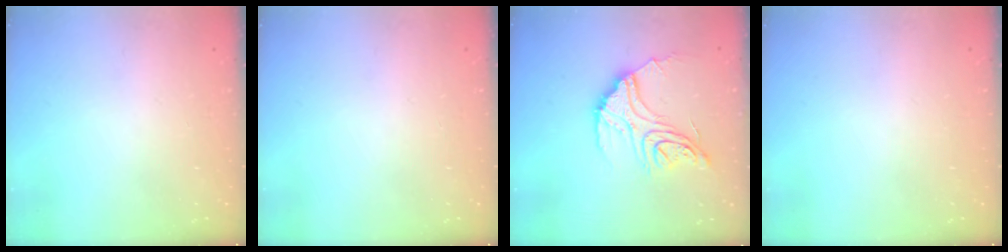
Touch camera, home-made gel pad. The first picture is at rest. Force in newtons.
{"total": 0.0}
{"total": 17.2, "press": 17.1, "slide": 1.6}
{"total": 0.0}